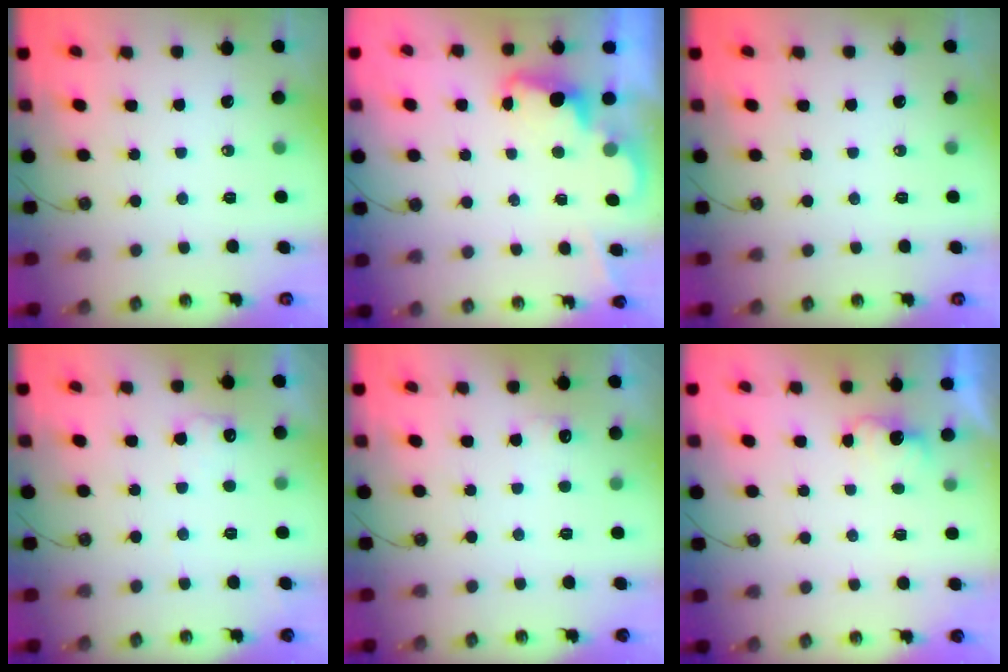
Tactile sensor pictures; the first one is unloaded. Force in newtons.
{"total": 2.5, "press": 2.4, "slide": 0.5}
{"total": 0.0}
{"total": 6.7, "press": 6.6, "slide": 0.8}
{"total": 5.4, "press": 5.3, "slide": 1.3}
{"total": 2.6, "press": 2.5, "slide": 0.9}